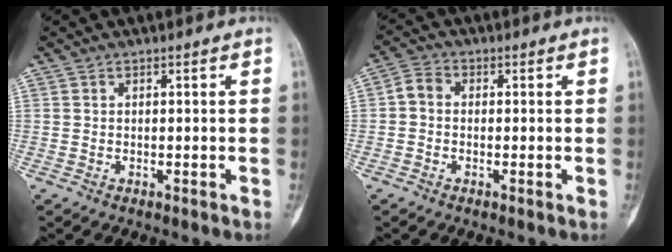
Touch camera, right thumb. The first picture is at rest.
{"total": 3.3, "force": [-0.3, 2.5, 2.0], "torque": [-0.030, 0.010, -0.018]}